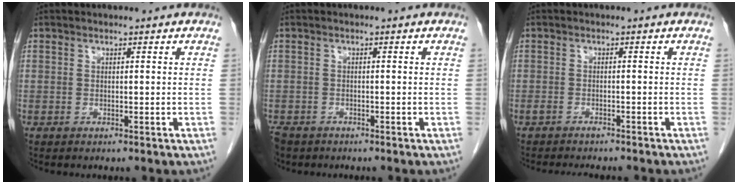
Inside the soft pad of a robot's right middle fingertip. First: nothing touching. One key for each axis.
{"total": 4.3, "fx": -3.3, "fy": 2.5, "fz": 1.2, "tx": -0.027, "ty": -0.005, "tz": -0.056}
{"total": 5.0, "fx": -4.5, "fy": 1.0, "fz": 1.9, "tx": -0.026, "ty": -0.003, "tz": -0.059}